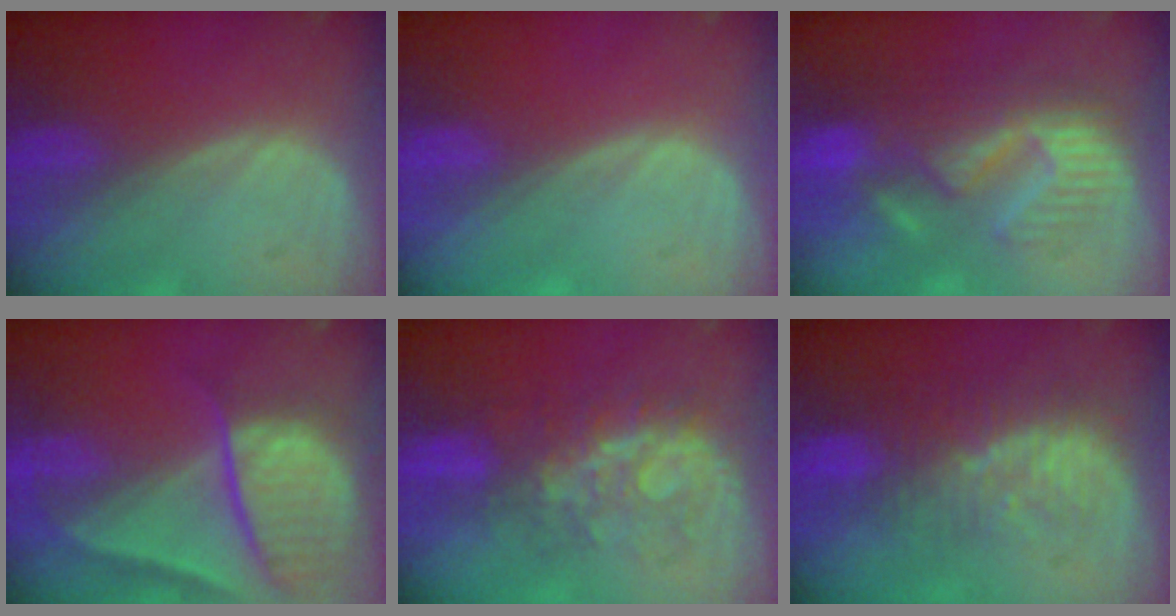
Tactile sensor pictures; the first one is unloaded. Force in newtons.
{"total": 0.0}
{"total": 10.9, "press": 9.8, "slide": 4.9}
{"total": 10.4, "press": 8.8, "slide": 5.5}
{"total": 7.6, "press": 7.5, "slide": 1.5}
{"total": 9.3, "press": 8.3, "slide": 4.2}